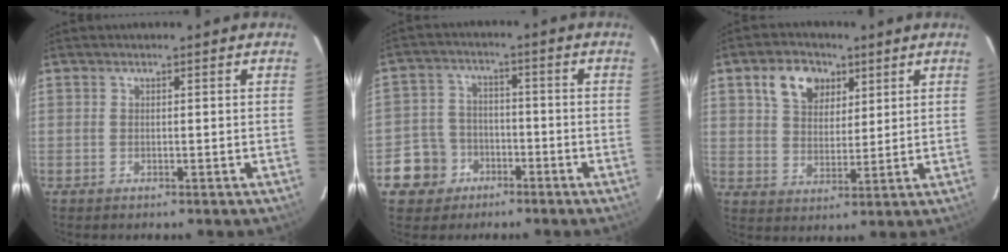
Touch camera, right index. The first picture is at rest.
{"total": 7.9, "force": [-3.8, 6.8, 1.1], "torque": [-0.054, 0.023, -0.056]}
{"total": 8.9, "force": [4.4, 6.1, 4.6], "torque": [-0.088, 0.022, 0.080]}